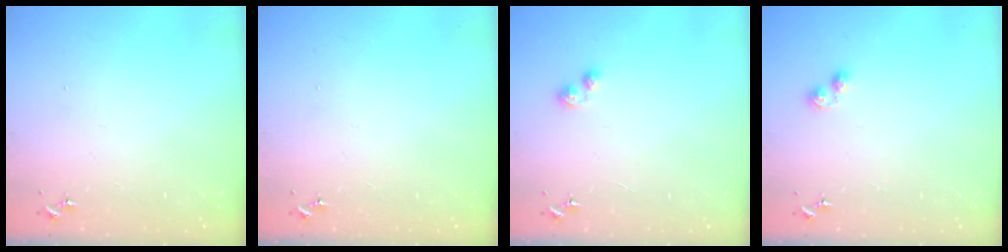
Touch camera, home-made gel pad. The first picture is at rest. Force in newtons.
{"total": 0.0}
{"total": 4.8, "press": 4.8, "slide": 0.5}
{"total": 3.9, "press": 3.8, "slide": 0.6}